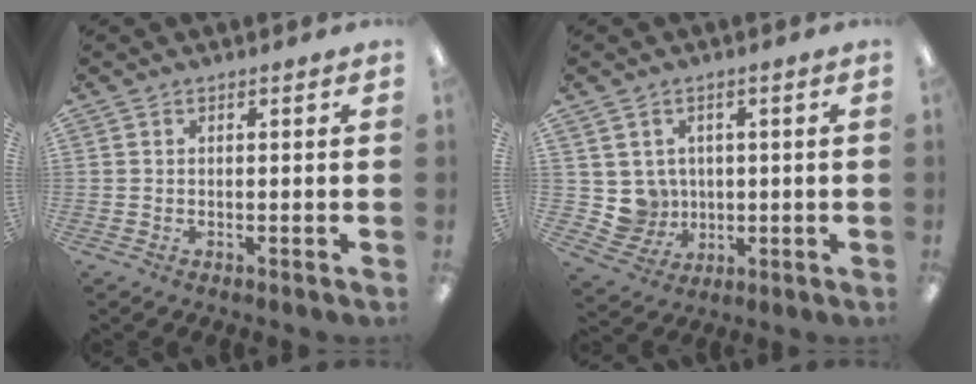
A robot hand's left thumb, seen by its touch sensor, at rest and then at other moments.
{"total": 6.3, "force": [1.7, 6.0, 0.3], "torque": [-0.024, -0.008, 0.039]}